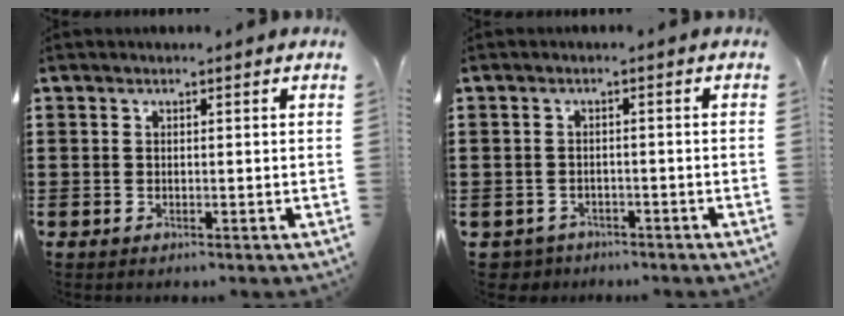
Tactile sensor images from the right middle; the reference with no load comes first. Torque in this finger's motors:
{"motor_torque": [0.13, 0.09, 0.03, 0.00]}